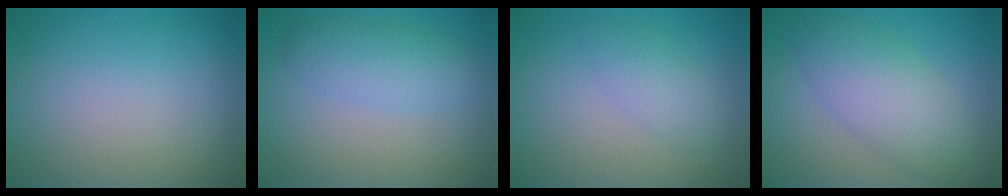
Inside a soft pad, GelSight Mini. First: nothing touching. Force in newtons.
{"total": 3.0, "press": 3.0, "slide": 0.1}
{"total": 2.2, "press": 2.2, "slide": 0.1}
{"total": 5.5, "press": 5.5, "slide": 0.1}